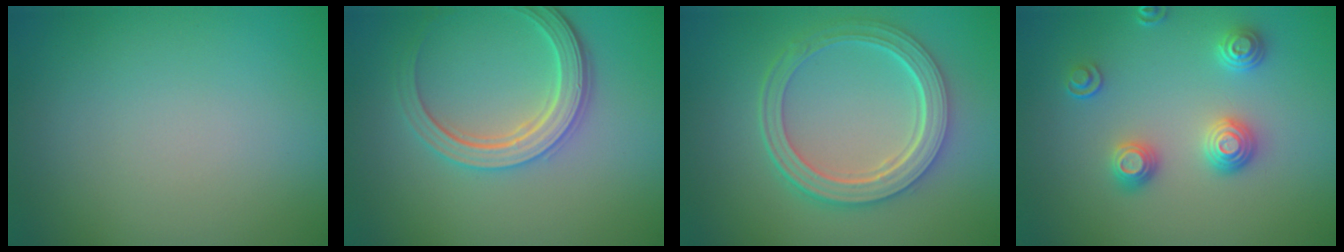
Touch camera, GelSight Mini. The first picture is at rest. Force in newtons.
{"total": 4.2, "press": 3.4, "slide": 2.4}
{"total": 5.7, "press": 4.3, "slide": 3.7}
{"total": 3.0, "press": 2.6, "slide": 1.3}